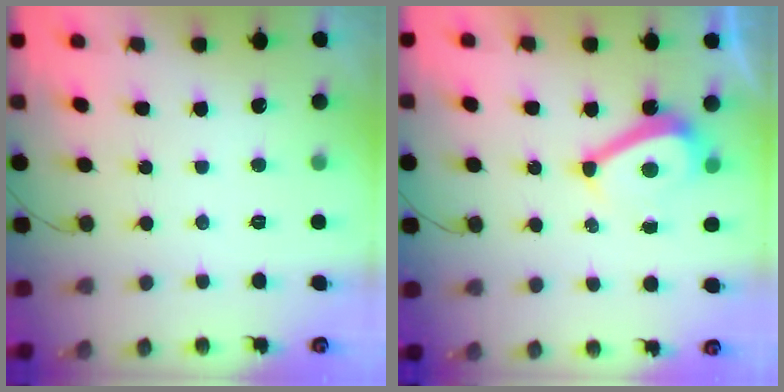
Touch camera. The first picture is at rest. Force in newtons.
{"total": 8.2, "press": 7.6, "slide": 3.2}